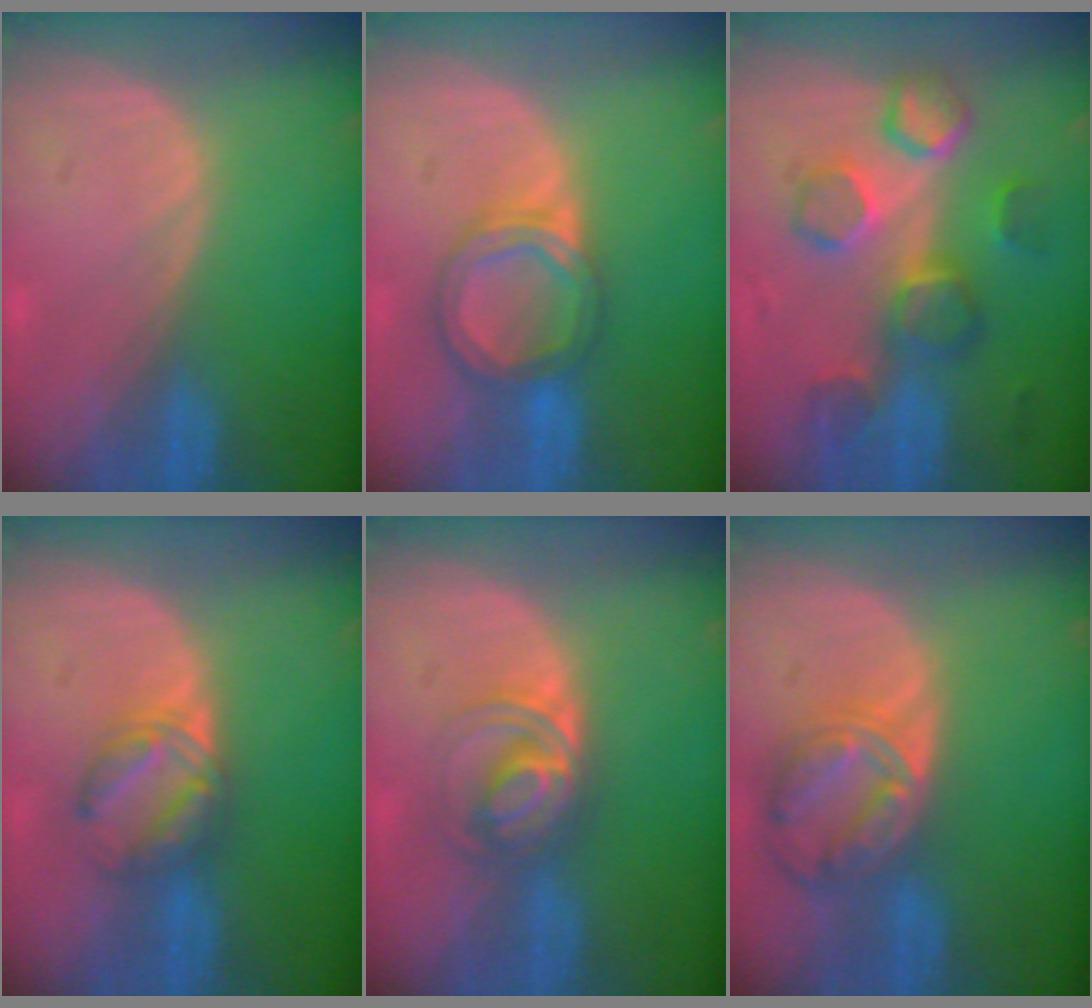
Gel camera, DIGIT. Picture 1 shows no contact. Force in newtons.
{"total": 6.3, "press": 5.8, "slide": 2.6}
{"total": 8.7, "press": 8.4, "slide": 2.0}
{"total": 5.8, "press": 5.4, "slide": 2.2}
{"total": 5.9, "press": 5.5, "slide": 2.1}
{"total": 8.2, "press": 7.0, "slide": 4.3}